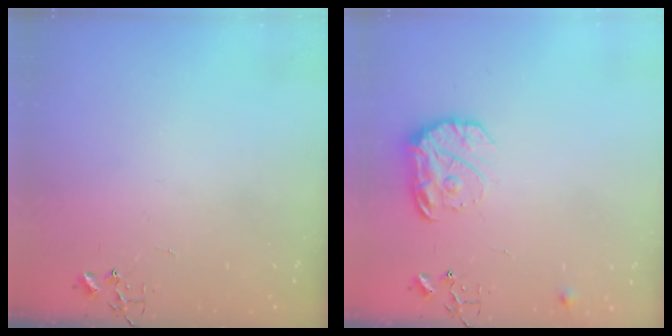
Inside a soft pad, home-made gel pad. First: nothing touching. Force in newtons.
{"total": 13.9, "press": 13.8, "slide": 1.0}